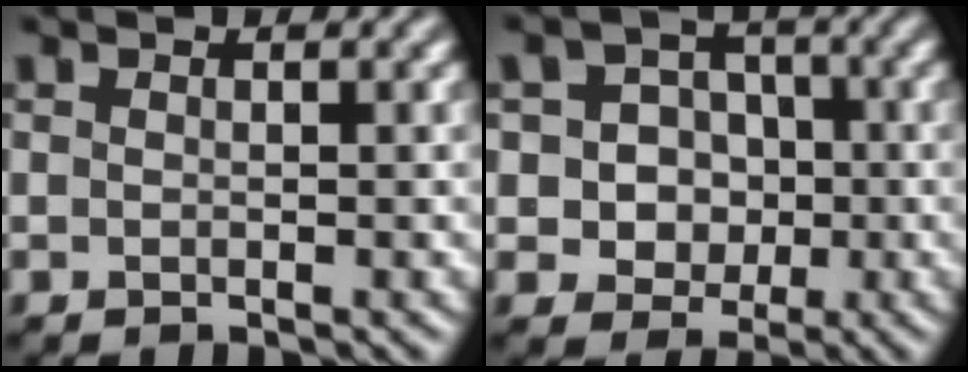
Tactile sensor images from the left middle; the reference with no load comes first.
{"total": 5.6, "force": [-0.2, 5.1, 2.4], "torque": [-0.022, 0.017, -0.027]}